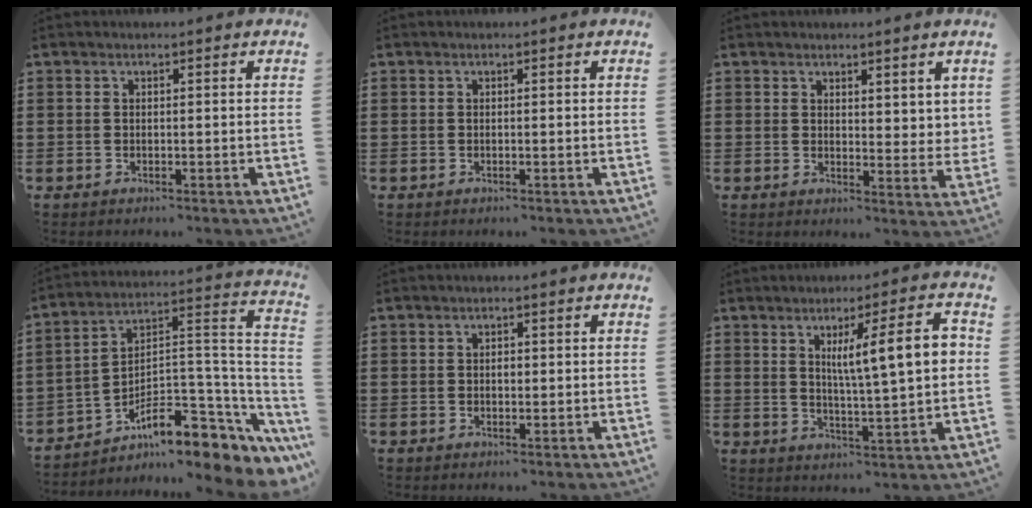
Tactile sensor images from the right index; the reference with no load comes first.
{"total": 0.0}
{"total": 2.8, "force": [2.5, 1.2, 0.4], "torque": [-0.008, 0.000, 0.046]}
{"total": 10.0, "force": [-6.1, 4.3, 6.7], "torque": [-0.094, -0.004, -0.115]}
{"total": 1.1, "force": [0.0, 0.6, 1.0], "torque": [-0.020, 0.002, 0.000]}
{"total": 10.0, "force": [2.6, 1.5, 9.6], "torque": [-0.158, -0.003, 0.033]}